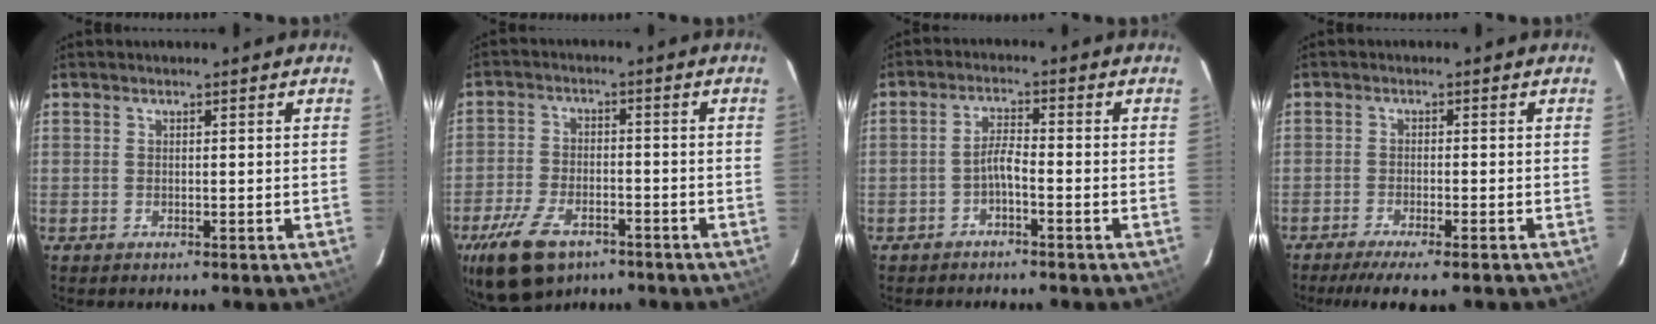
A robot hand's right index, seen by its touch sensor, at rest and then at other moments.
{"total": 12.8, "force": [-8.1, 6.9, 7.2], "torque": [-0.173, -0.016, -0.145]}
{"total": 2.7, "force": [-1.8, 0.3, 2.0], "torque": [-0.047, 0.010, -0.034]}
{"total": 8.0, "force": [-6.5, 1.0, 4.6], "torque": [-0.100, -0.030, -0.105]}